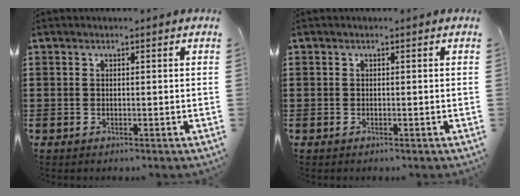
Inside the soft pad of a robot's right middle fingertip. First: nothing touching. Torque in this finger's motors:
{"motor_torque": [0.62, 0.46, 0.21, 0.01]}